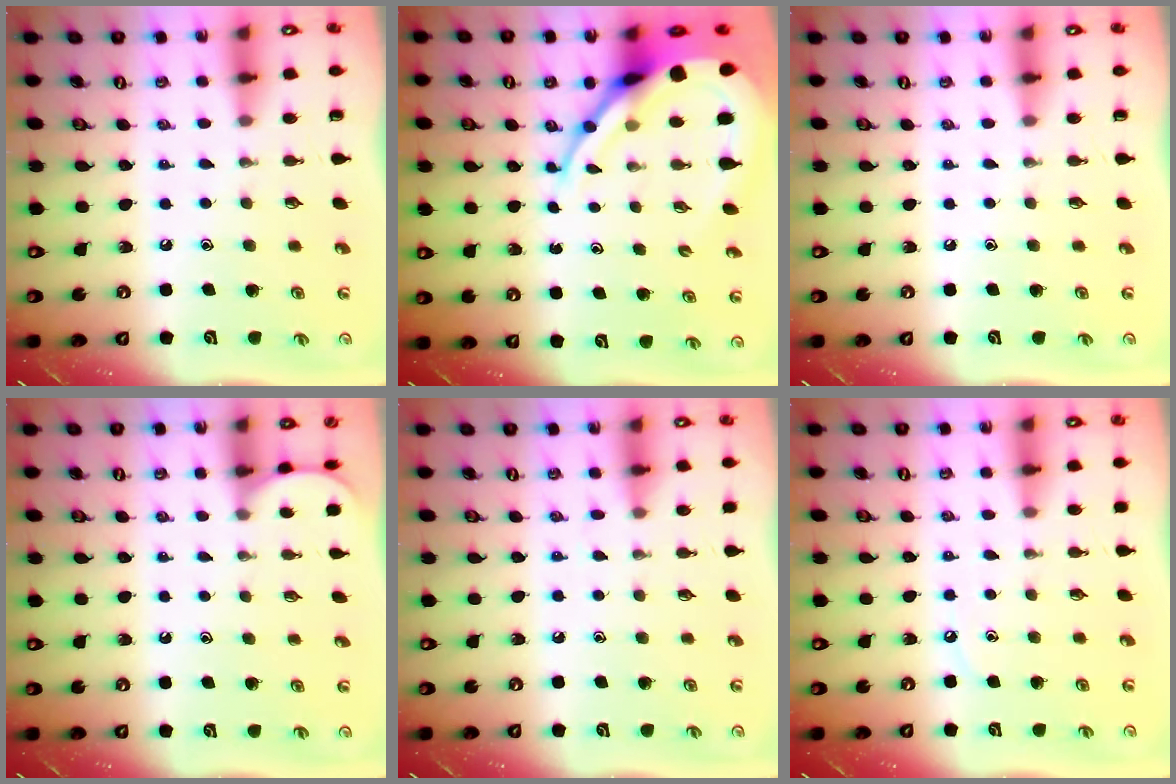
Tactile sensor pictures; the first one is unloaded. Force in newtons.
{"total": 12.8, "press": 12.8, "slide": 1.3}
{"total": 0.0}
{"total": 1.1, "press": 1.1, "slide": 0.1}
{"total": 6.0, "press": 6.0, "slide": 0.8}
{"total": 3.5, "press": 3.5, "slide": 0.5}